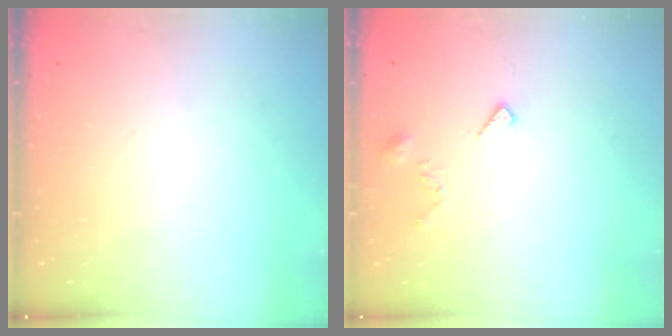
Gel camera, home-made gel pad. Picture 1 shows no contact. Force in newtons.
{"total": 4.7, "press": 4.7, "slide": 0.6}